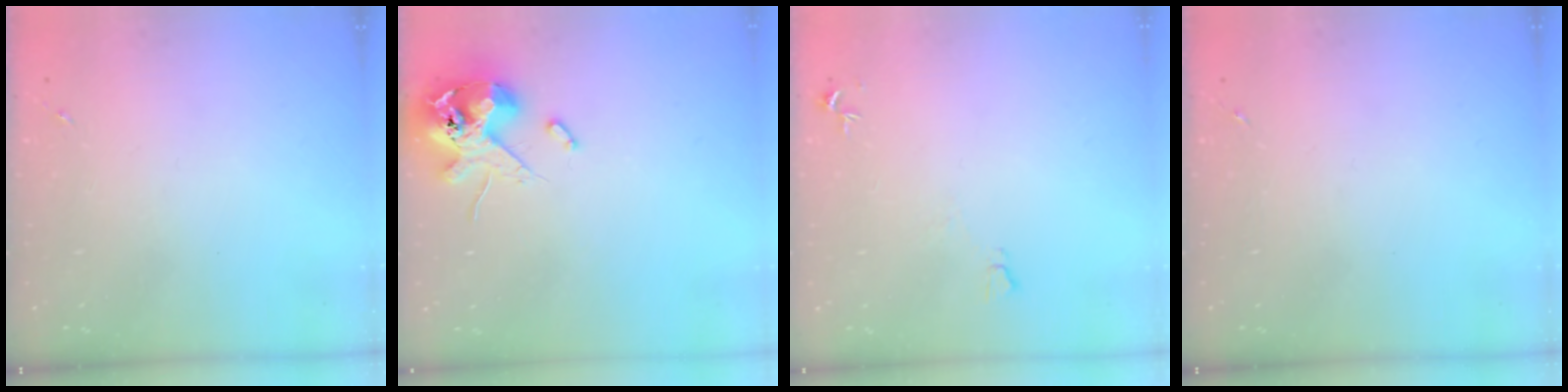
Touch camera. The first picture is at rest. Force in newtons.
{"total": 13.1, "press": 12.9, "slide": 2.2}
{"total": 4.9, "press": 4.9, "slide": 0.6}
{"total": 0.0}